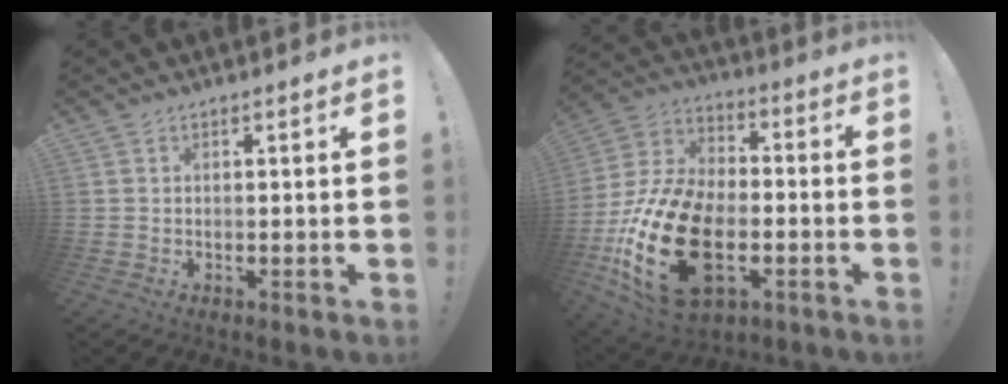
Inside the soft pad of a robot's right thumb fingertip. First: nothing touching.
{"total": 26.8, "force": [-7.9, 16.3, 19.7], "torque": [-0.376, 0.046, -0.119]}